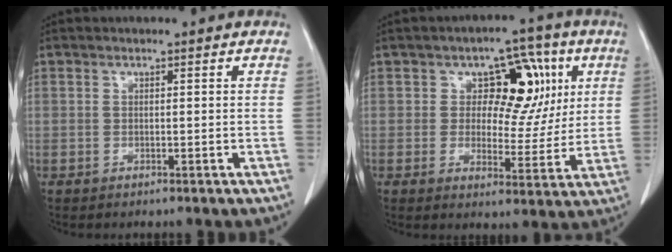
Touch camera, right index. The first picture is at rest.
{"total": 9.8, "force": [3.0, 6.4, 6.8], "torque": [-0.067, 0.023, 0.046]}